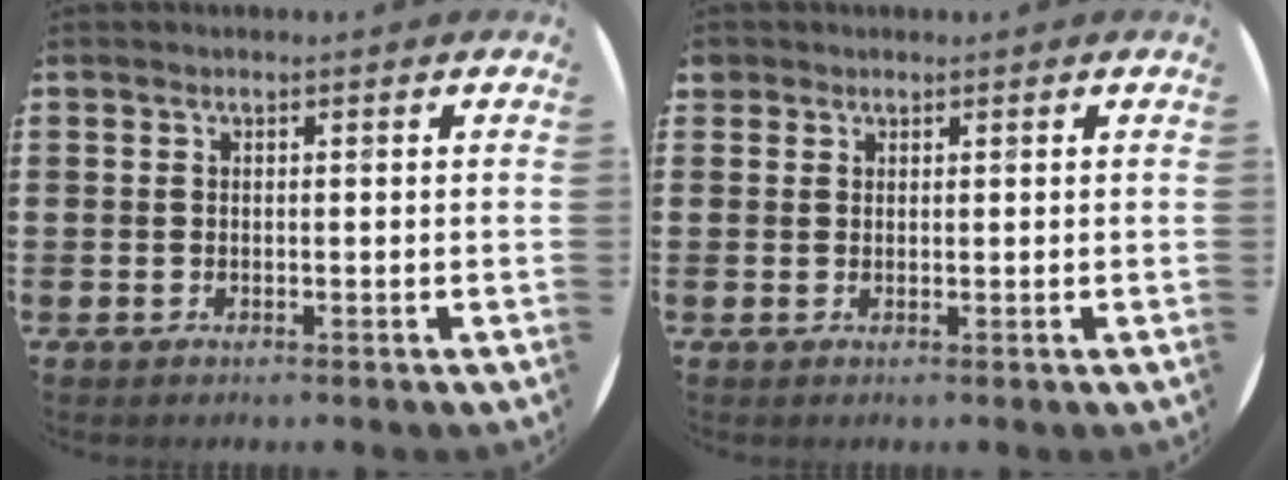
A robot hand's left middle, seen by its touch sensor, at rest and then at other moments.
{"total": 1.0, "force": [0.8, 0.5, -0.1], "torque": [0.000, 0.004, 0.017]}